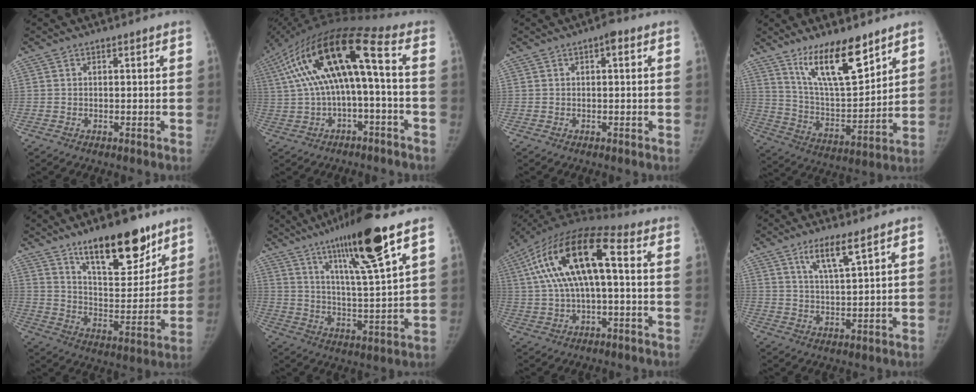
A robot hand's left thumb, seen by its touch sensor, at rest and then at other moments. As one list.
[{"total": 18.1, "force": [1.4, 5.3, 17.3], "torque": [-0.343, 0.072, 0.026]}, {"total": 2.0, "force": [0.8, 0.7, 1.7], "torque": [-0.022, 0.004, 0.004]}, {"total": 15.9, "force": [10.8, 5.0, 10.5], "torque": [-0.149, -0.070, 0.205]}, {"total": 18.1, "force": [12.4, 6.8, 11.4], "torque": [-0.118, -0.083, 0.204]}, {"total": 18.2, "force": [10.9, 1.4, 14.5], "torque": [-0.231, -0.049, 0.183]}, {"total": 18.0, "force": [2.6, 7.3, 16.3], "torque": [-0.320, 0.046, 0.039]}, {"total": 6.3, "force": [4.0, 0.8, 4.8], "torque": [-0.091, -0.025, 0.080]}]